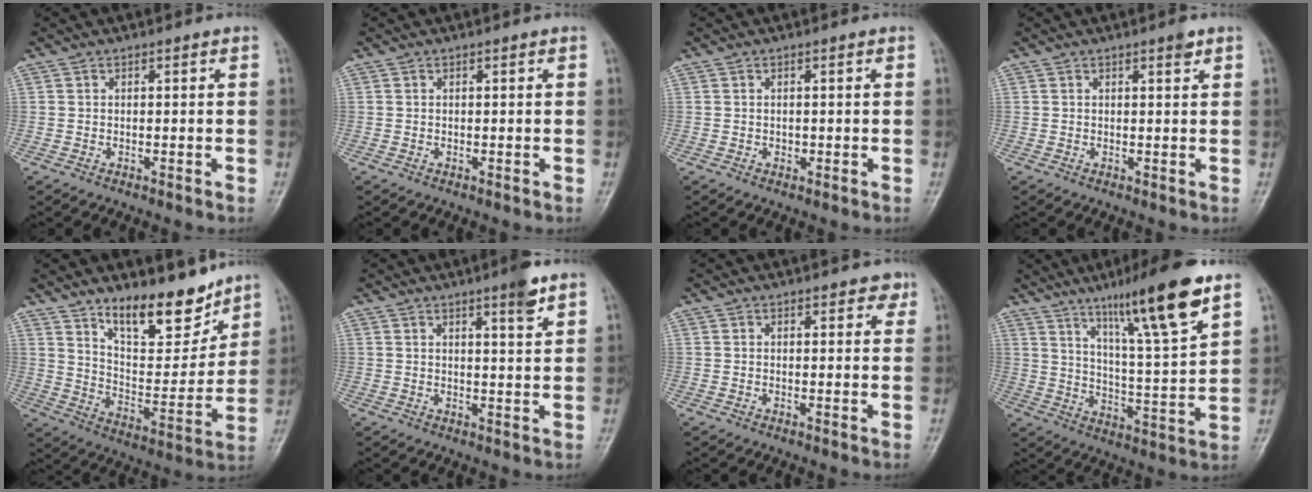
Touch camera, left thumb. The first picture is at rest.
{"total": 0.0}
{"total": 0.6, "force": [0.0, 0.5, 0.3], "torque": [0.001, 0.002, -0.002]}
{"total": 1.5, "force": [1.0, 0.3, 1.1], "torque": [-0.014, -0.004, 0.013]}
{"total": 15.2, "force": [11.3, 5.8, 8.4], "torque": [-0.087, -0.089, 0.193]}
{"total": 7.1, "force": [4.7, 0.7, 5.3], "torque": [-0.071, -0.033, 0.068]}
{"total": 2.2, "force": [1.4, 1.2, 1.2], "torque": [0.004, -0.003, 0.012]}
{"total": 17.7, "force": [10.7, 1.9, 13.9], "torque": [-0.212, -0.051, 0.177]}